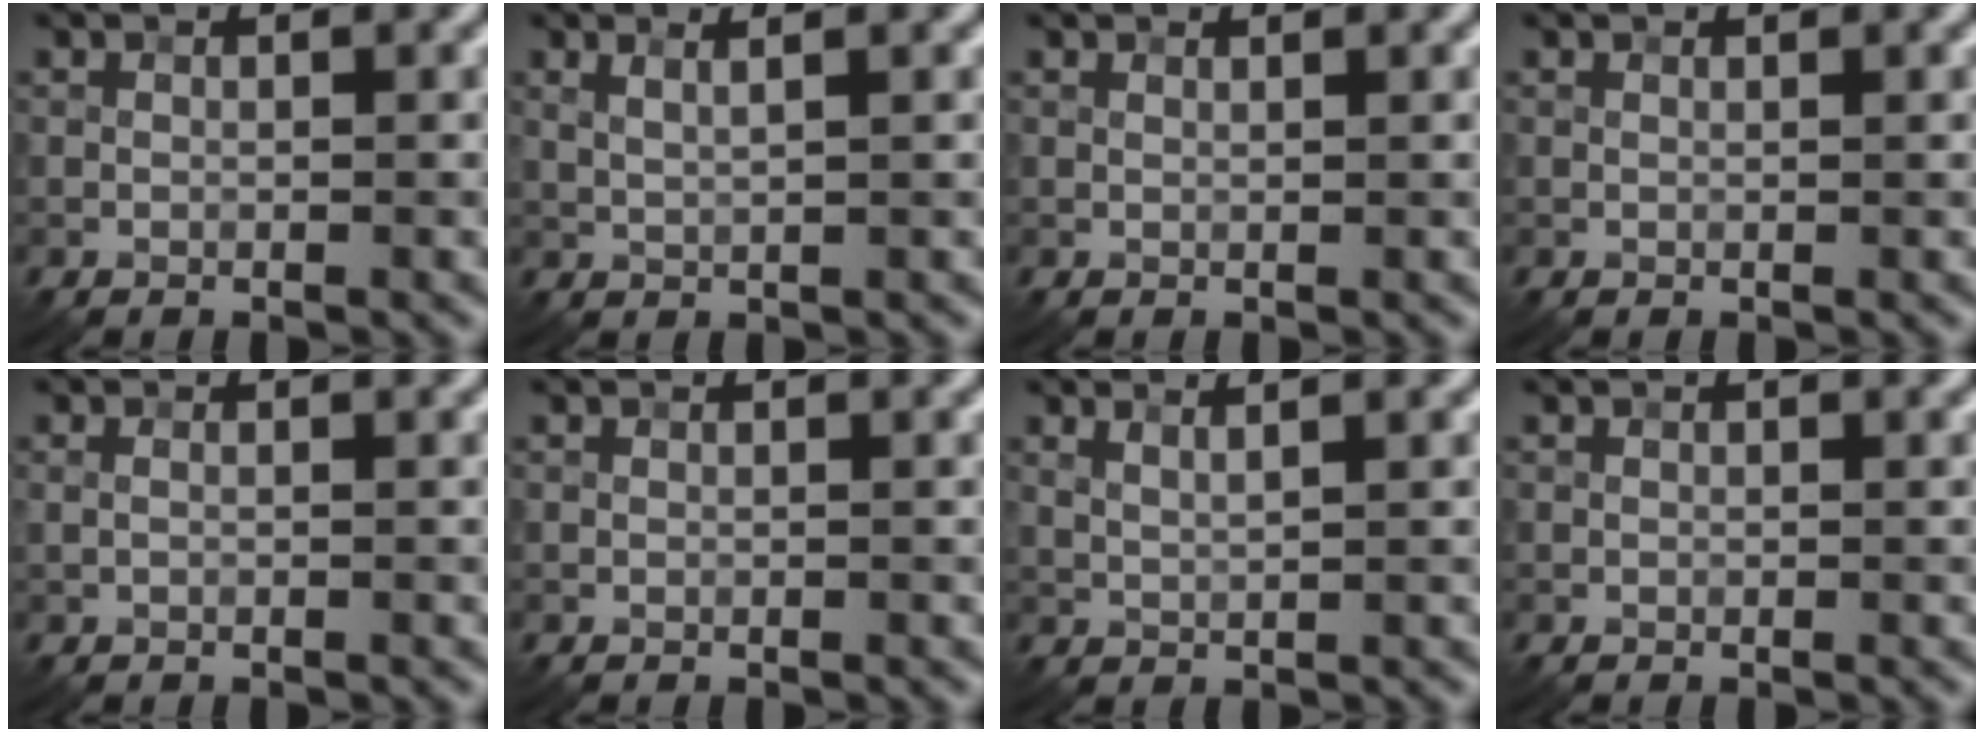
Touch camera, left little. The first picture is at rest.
{"total": 2.5, "force": [1.4, 0.8, 1.9], "torque": [-0.023, 0.003, 0.008]}
{"total": 1.0, "force": [0.9, 0.1, 0.4], "torque": [-0.008, -0.003, 0.007]}
{"total": 0.5, "force": [0.5, 0.0, 0.1], "torque": [-0.005, -0.003, 0.005]}
{"total": 0.6, "force": [0.2, 0.2, 0.5], "torque": [-0.010, -0.005, 0.003]}
{"total": 0.0}
{"total": 2.0, "force": [1.2, 0.6, 1.5], "torque": [-0.023, 0.002, 0.016]}
{"total": 0.0}